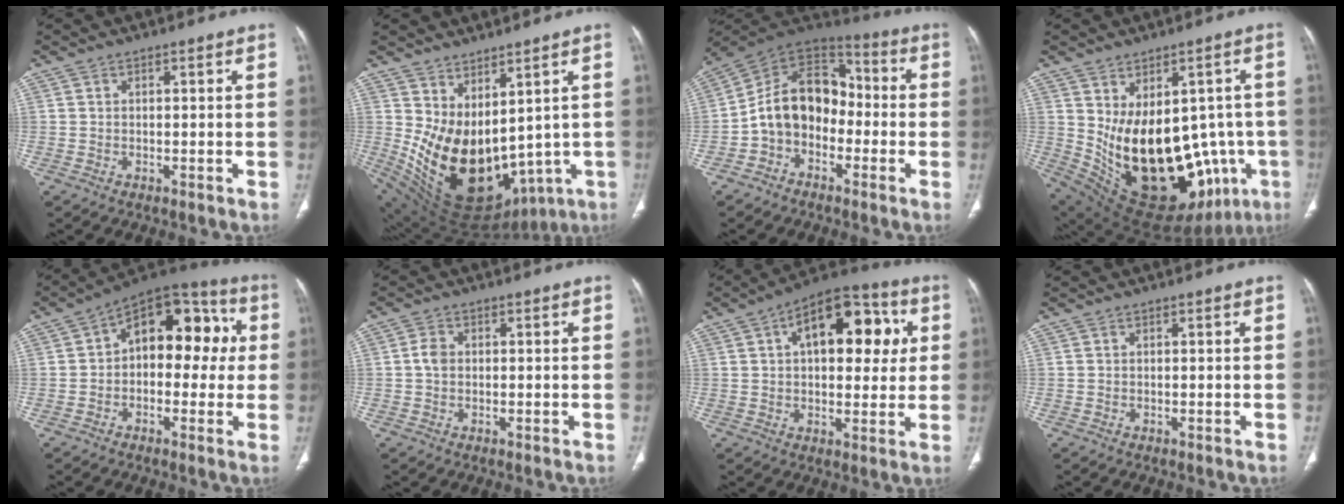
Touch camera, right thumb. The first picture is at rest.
{"total": 19.5, "force": [2.0, 12.0, 15.2], "torque": [-0.242, -0.046, 0.085]}
{"total": 14.0, "force": [-2.9, 10.4, 8.8], "torque": [-0.124, 0.064, -0.065]}
{"total": 25.4, "force": [-4.1, 14.5, 20.4], "torque": [-0.287, -0.016, -0.014]}
{"total": 16.2, "force": [1.8, 10.1, 12.5], "torque": [-0.117, 0.048, 0.012]}
{"total": 2.4, "force": [0.0, 1.8, 1.5], "torque": [-0.028, 0.003, -0.003]}
{"total": 18.6, "force": [5.0, 10.0, 14.9], "torque": [-0.164, 0.018, 0.064]}
{"total": 0.0}